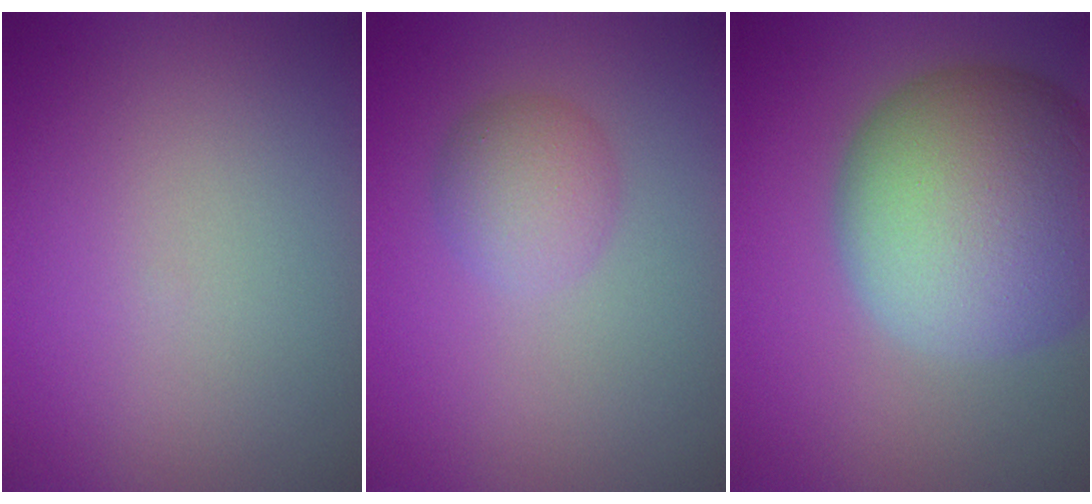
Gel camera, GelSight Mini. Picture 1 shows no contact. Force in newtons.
{"total": 2.9, "press": 2.9, "slide": 0.1}
{"total": 15.0, "press": 14.9, "slide": 0.9}